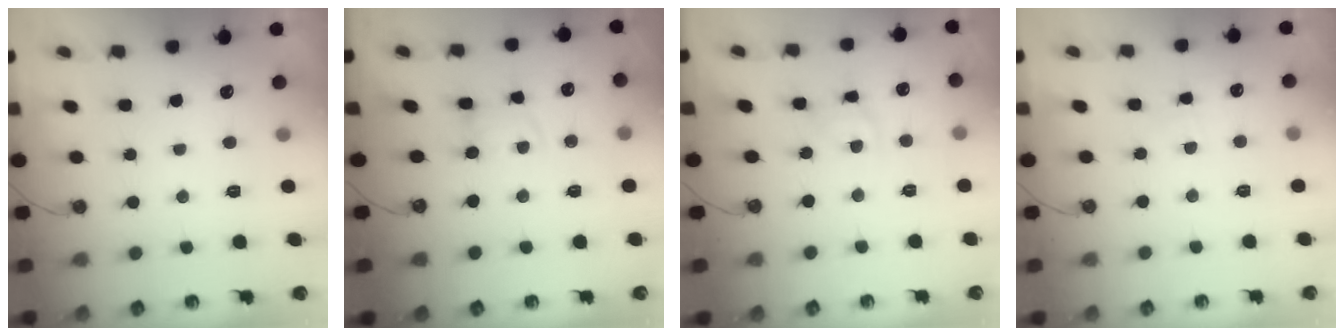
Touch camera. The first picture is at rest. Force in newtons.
{"total": 1.4, "press": 1.4, "slide": 0.1}
{"total": 9.0, "press": 9.0, "slide": 0.5}
{"total": 3.3, "press": 3.3, "slide": 0.5}